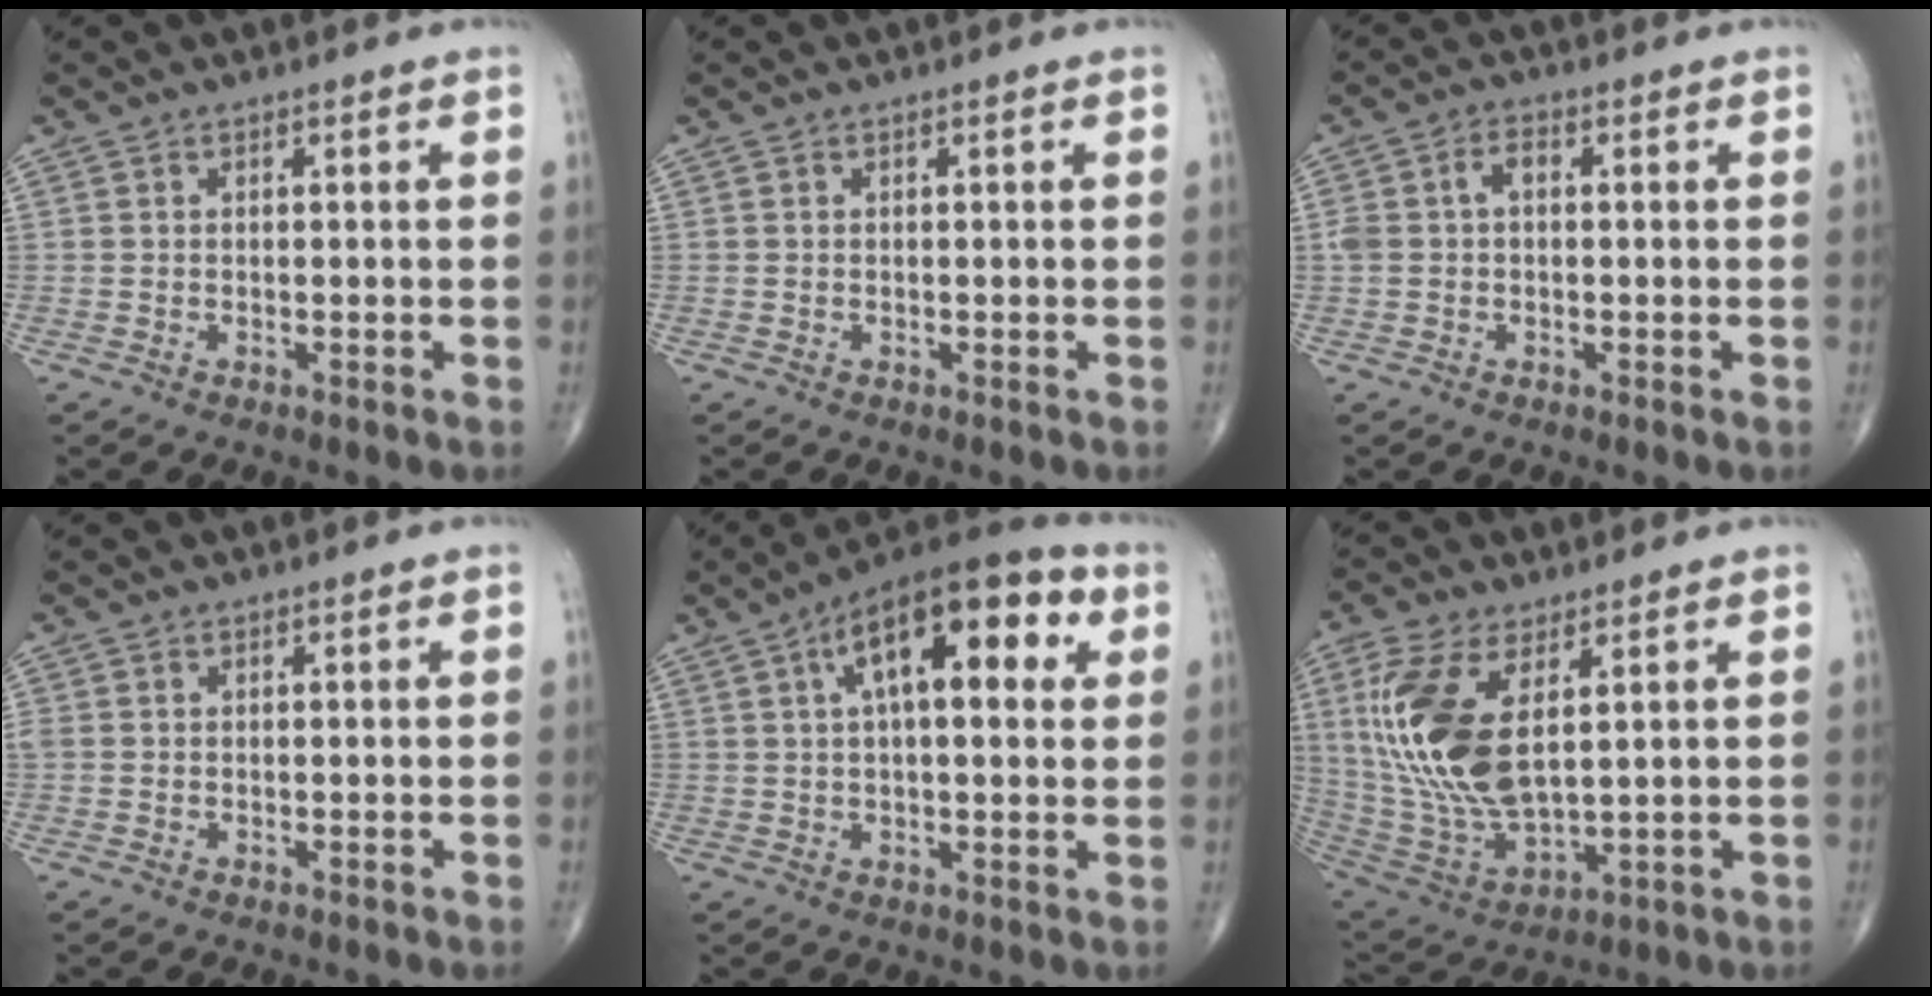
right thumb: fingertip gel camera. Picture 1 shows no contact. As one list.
[{"total": 0.0}, {"total": 3.9, "force": [0.3, 2.5, 3.0], "torque": [-0.067, 0.019, 0.003]}, {"total": 1.2, "force": [0.1, 1.0, 0.6], "torque": [-0.019, 0.008, 0.005]}, {"total": 17.7, "force": [5.9, 7.4, 15.0], "torque": [-0.207, 0.021, 0.080]}, {"total": 18.3, "force": [4.5, 8.8, 15.4], "torque": [-0.329, -0.024, 0.098]}]